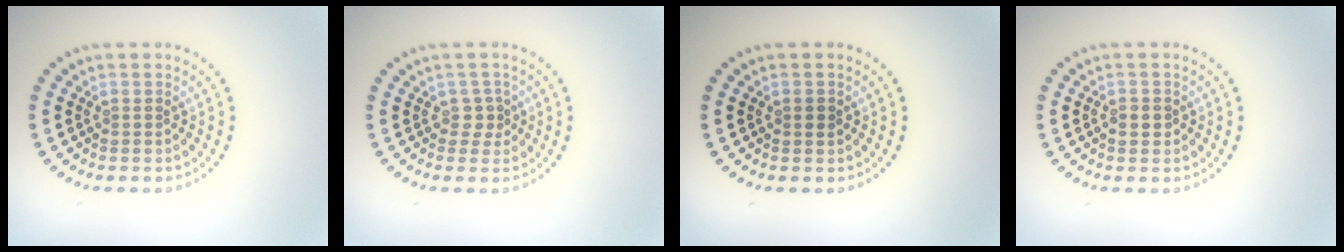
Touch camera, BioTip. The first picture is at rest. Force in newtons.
{"total": 1.2, "press": 1.0, "slide": 0.7}
{"total": 0.8, "press": 0.8, "slide": 0.1}
{"total": 1.3, "press": 1.3, "slide": 0.1}